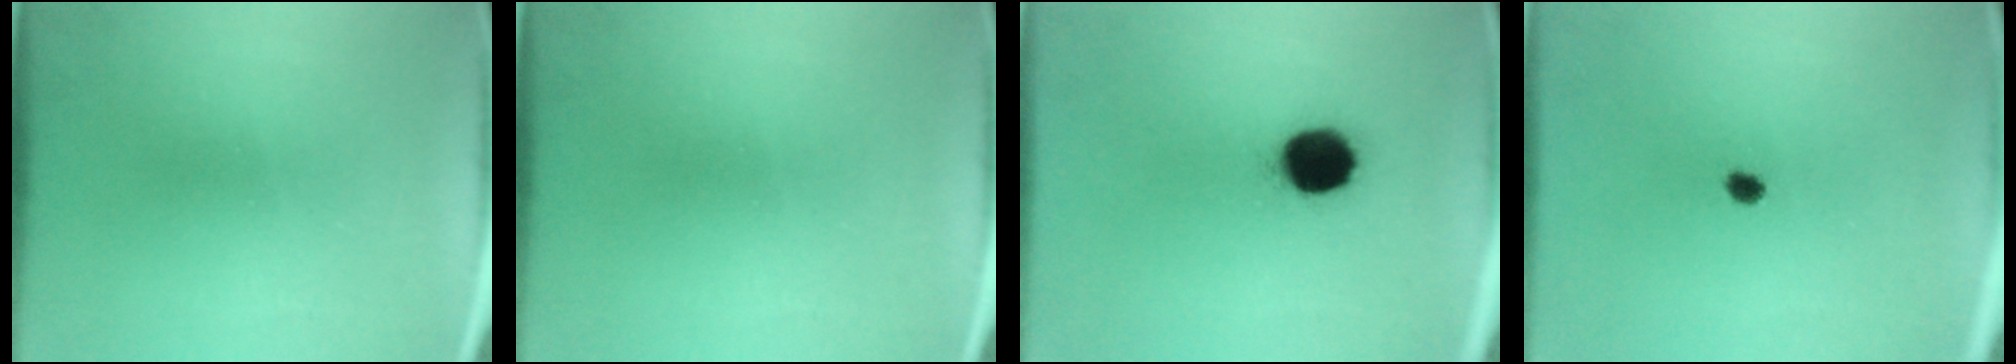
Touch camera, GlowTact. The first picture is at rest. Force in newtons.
{"total": 0.0}
{"total": 11.5}
{"total": 1.8}